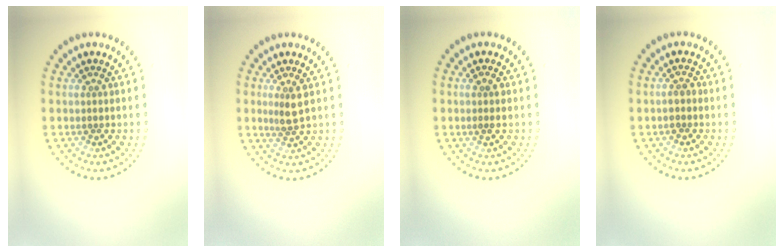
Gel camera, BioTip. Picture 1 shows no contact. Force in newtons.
{"total": 1.7, "press": 1.4, "slide": 1.0}
{"total": 0.9, "press": 0.8, "slide": 0.4}
{"total": 1.2, "press": 1.1, "slide": 0.3}